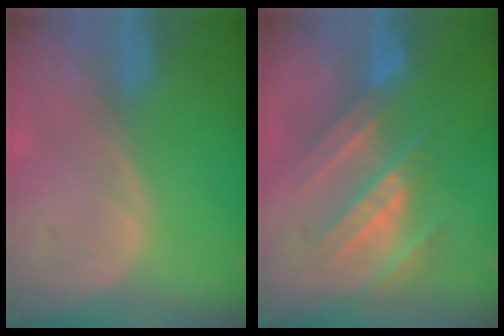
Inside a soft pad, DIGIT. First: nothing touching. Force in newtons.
{"total": 8.1, "press": 8.0, "slide": 0.6}